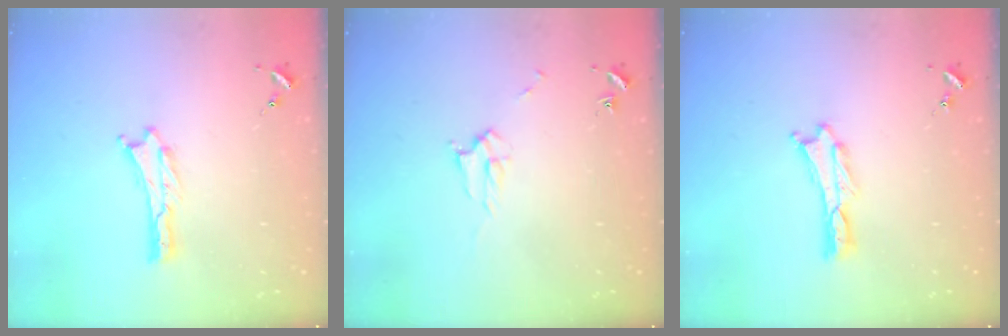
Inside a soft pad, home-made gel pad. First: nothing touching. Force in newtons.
{"total": 2.3, "press": 2.3, "slide": 0.3}
{"total": 0.0}